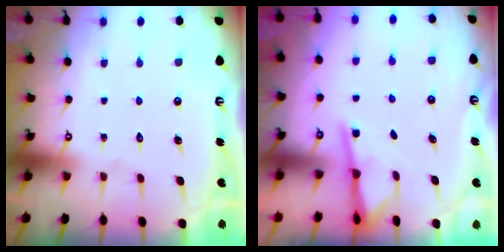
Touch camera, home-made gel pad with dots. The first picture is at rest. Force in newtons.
{"total": 2.6, "press": 2.6, "slide": 0.4}